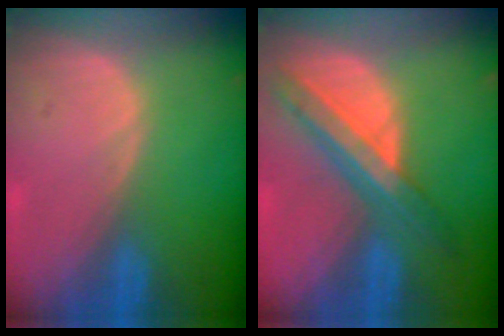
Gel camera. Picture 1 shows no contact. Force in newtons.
{"total": 8.5, "press": 7.2, "slide": 4.4}